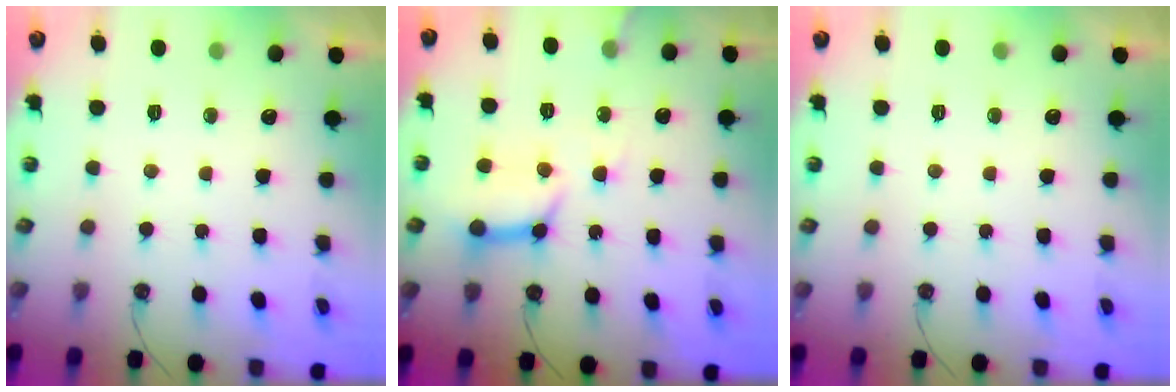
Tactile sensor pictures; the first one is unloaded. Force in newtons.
{"total": 12.2, "press": 12.1, "slide": 1.4}
{"total": 0.0}